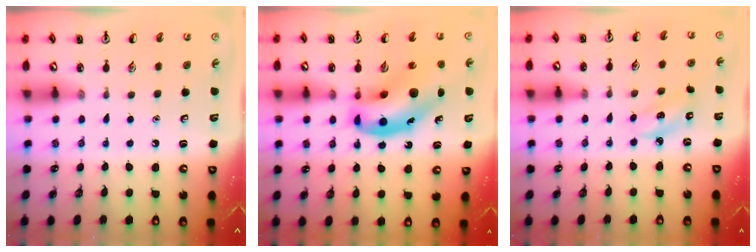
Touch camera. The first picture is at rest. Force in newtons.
{"total": 16.2, "press": 15.6, "slide": 4.3}
{"total": 2.6, "press": 2.5, "slide": 0.6}